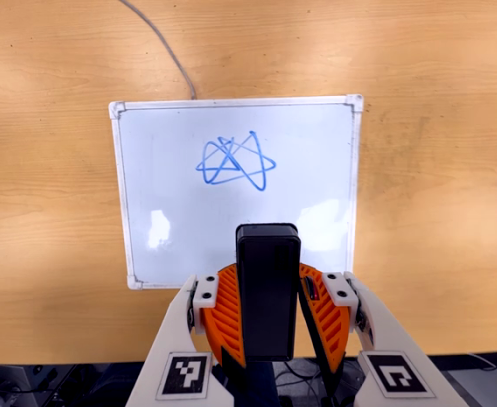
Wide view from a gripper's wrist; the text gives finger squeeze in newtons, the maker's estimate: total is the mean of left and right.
{"total": 5.4, "left": 4.6, "right": 6.1}